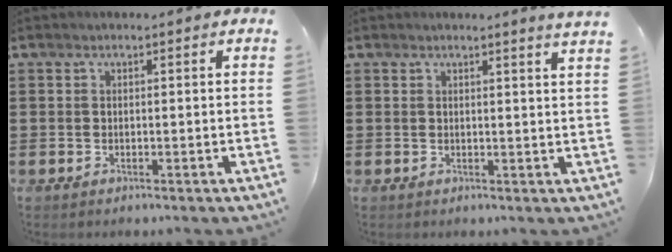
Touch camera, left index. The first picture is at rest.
{"total": 1.4, "force": [1.2, -0.5, 0.5], "torque": [-0.011, -0.004, 0.023]}